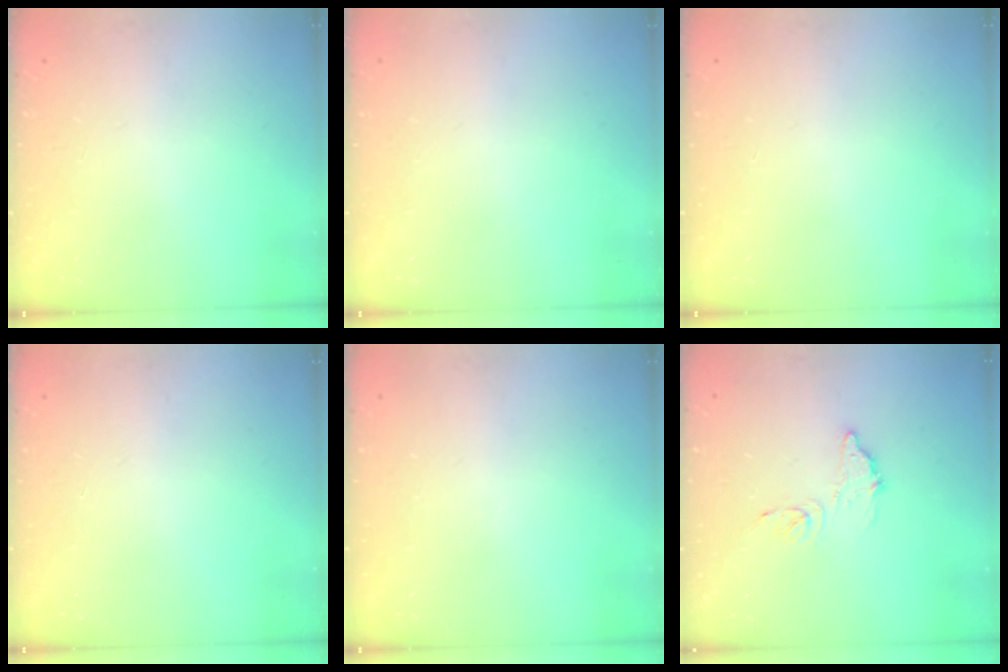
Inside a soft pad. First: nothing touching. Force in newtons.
{"total": 0.0}
{"total": 0.0}
{"total": 0.0}
{"total": 0.0}
{"total": 8.8, "press": 8.8, "slide": 0.5}